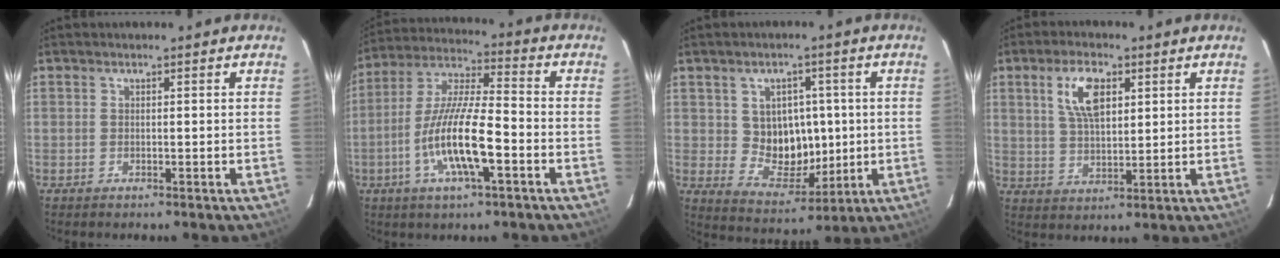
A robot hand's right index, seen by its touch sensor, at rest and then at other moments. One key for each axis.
{"total": 14.5, "fx": -5.0, "fy": 3.0, "fz": 13.3, "tx": -0.267, "ty": -0.006, "tz": -0.098}
{"total": 9.6, "fx": 0.7, "fy": 8.2, "fz": 4.8, "tx": -0.089, "ty": 0.003, "tz": 0.031}
{"total": 8.1, "fx": 3.3, "fy": 3.8, "fz": 6.4, "tx": -0.120, "ty": 0.010, "tz": 0.064}